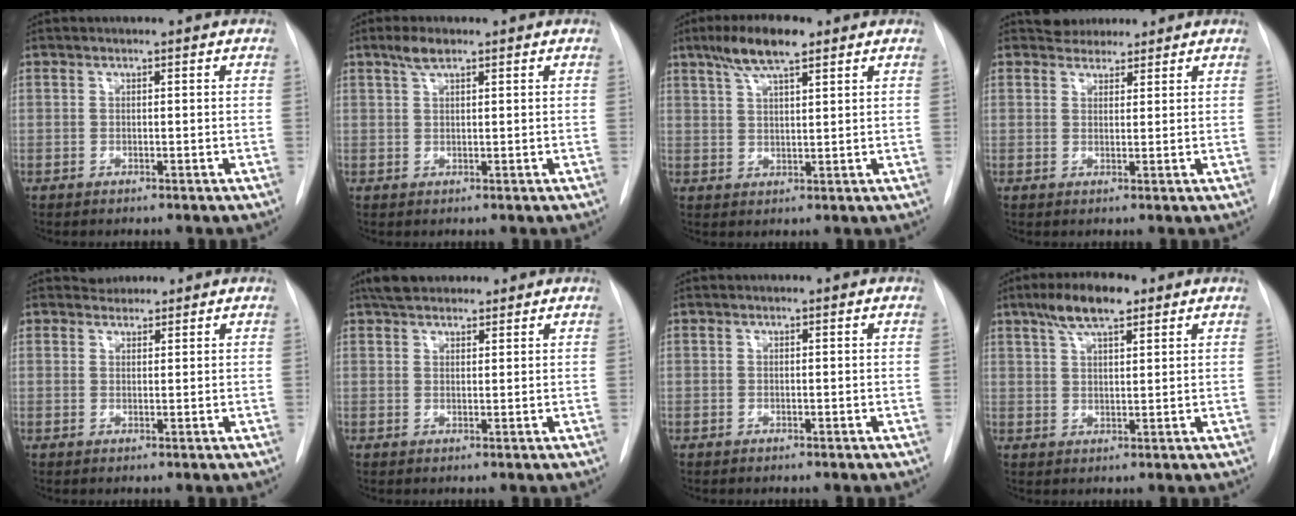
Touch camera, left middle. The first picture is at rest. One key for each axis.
{"total": 2.4, "fx": 1.7, "fy": 0.7, "fz": 1.6, "tx": -0.033, "ty": 0.006, "tz": 0.033}
{"total": 7.2, "fx": 4.8, "fy": 1.4, "fz": 5.2, "tx": -0.103, "ty": 0.014, "tz": 0.087}
{"total": 3.2, "fx": 2.8, "fy": 1.5, "fz": 0.1, "tx": 0.001, "ty": 0.012, "tz": 0.044}
{"total": 1.9, "fx": 1.6, "fy": 0.8, "fz": -0.4, "tx": 0.007, "ty": 0.008, "tz": 0.025}
{"total": 5.8, "fx": 4.7, "fy": 2.4, "fz": 2.2, "tx": -0.034, "ty": 0.027, "tz": 0.081}
{"total": 0.0}
{"total": 7.1, "fx": 4.7, "fy": 1.9, "fz": 5.0, "tx": -0.098, "ty": 0.016, "tz": 0.083}